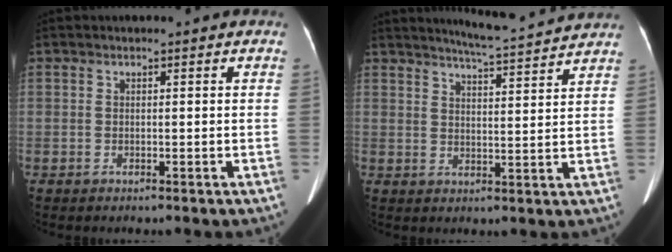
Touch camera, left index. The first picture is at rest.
{"total": 9.8, "force": [9.3, -0.2, 3.2], "torque": [-0.061, 0.009, 0.124]}